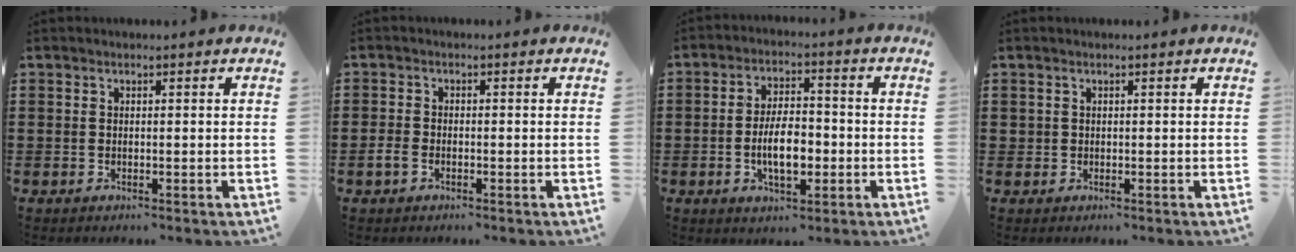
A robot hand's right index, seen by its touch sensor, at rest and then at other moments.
{"total": 1.8, "force": [-1.0, 1.1, 1.1], "torque": [-0.029, -0.001, -0.022]}
{"total": 6.9, "force": [-1.6, 3.2, 5.9], "torque": [-0.116, 0.000, -0.034]}
{"total": 0.7, "force": [0.2, 0.6, 0.0], "torque": [-0.002, 0.004, 0.004]}